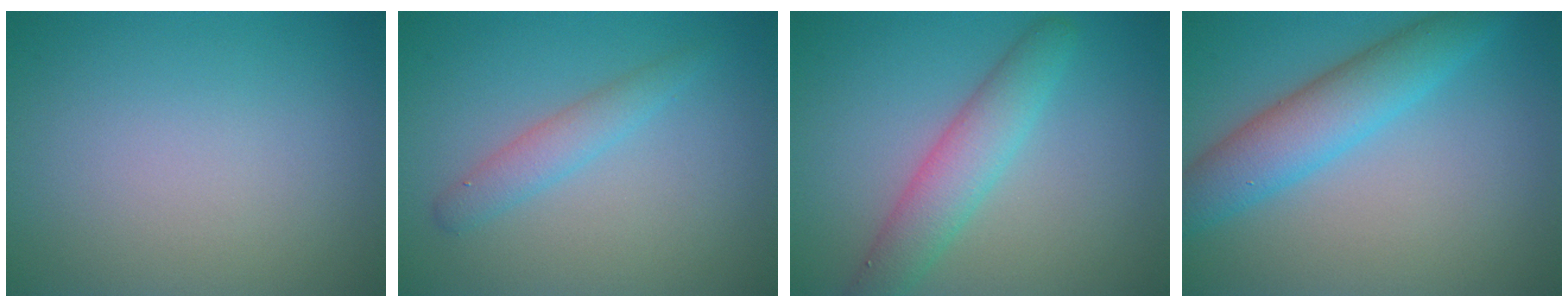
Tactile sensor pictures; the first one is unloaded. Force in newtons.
{"total": 2.1, "press": 2.1, "slide": 0.2}
{"total": 4.1, "press": 4.0, "slide": 0.4}
{"total": 5.3, "press": 5.3, "slide": 0.1}